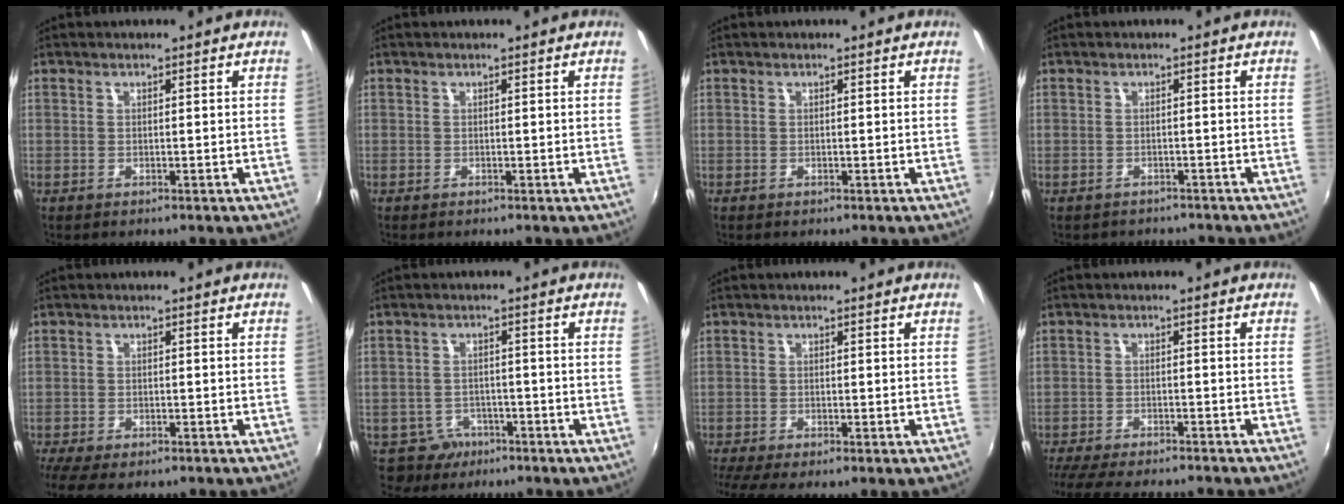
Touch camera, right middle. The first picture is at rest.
{"total": 0.0}
{"total": 0.0}
{"total": 2.9, "force": [-2.2, 1.8, 0.1], "torque": [-0.005, 0.003, -0.029]}
{"total": 7.2, "force": [-5.6, 2.2, 4.0], "torque": [-0.099, -0.037, -0.097]}
{"total": 4.7, "force": [-3.1, 3.5, 0.3], "torque": [-0.018, 0.010, -0.046]}
{"total": 4.4, "force": [-3.4, 0.2, 2.8], "torque": [-0.065, -0.026, -0.060]}
{"total": 12.3, "force": [-10.9, 1.7, 5.4], "torque": [-0.122, -0.027, -0.171]}